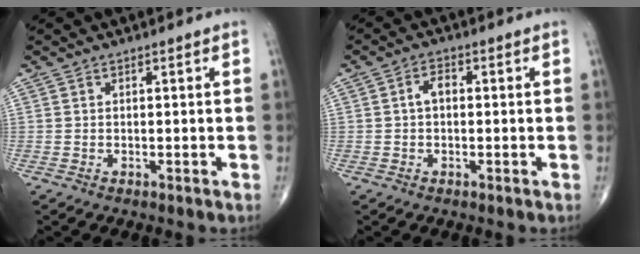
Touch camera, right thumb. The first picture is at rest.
{"total": 2.6, "force": [0.0, 1.6, 2.0], "torque": [-0.030, 0.011, -0.005]}